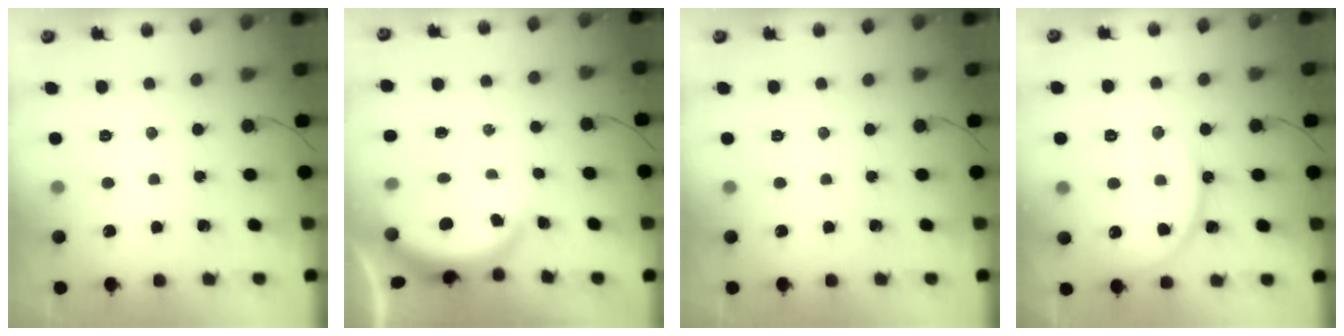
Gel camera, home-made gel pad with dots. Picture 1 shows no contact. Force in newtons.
{"total": 4.3, "press": 4.3, "slide": 0.3}
{"total": 0.0}
{"total": 14.1, "press": 14.1, "slide": 0.8}